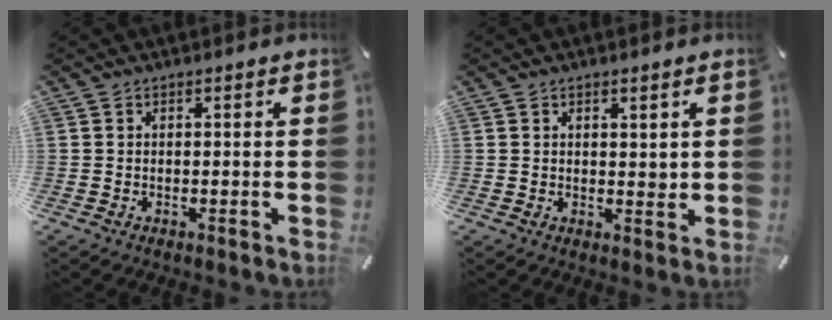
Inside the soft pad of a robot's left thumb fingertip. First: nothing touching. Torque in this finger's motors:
{"motor_torque": [0.15, -0.23, 0.09, 0.16, 0.00]}